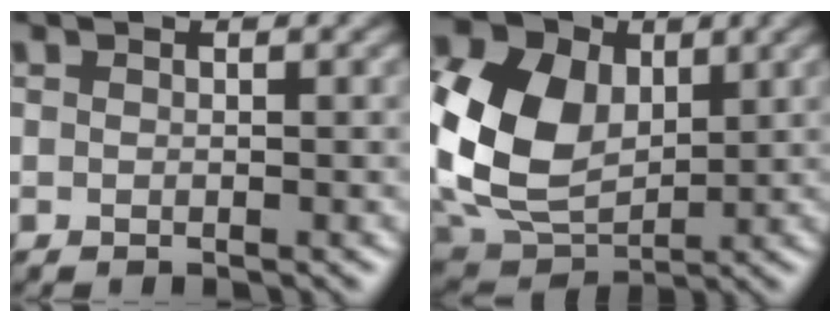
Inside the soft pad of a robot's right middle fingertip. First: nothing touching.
{"total": 13.2, "force": [1.8, 9.8, 8.8], "torque": [-0.214, 0.009, 0.035]}